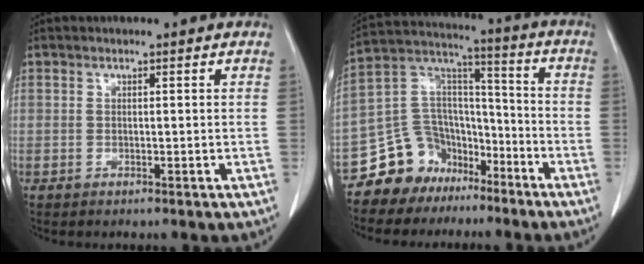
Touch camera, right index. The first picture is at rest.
{"total": 12.2, "force": [-8.5, 8.5, 1.8], "torque": [-0.039, 0.084, -0.146]}